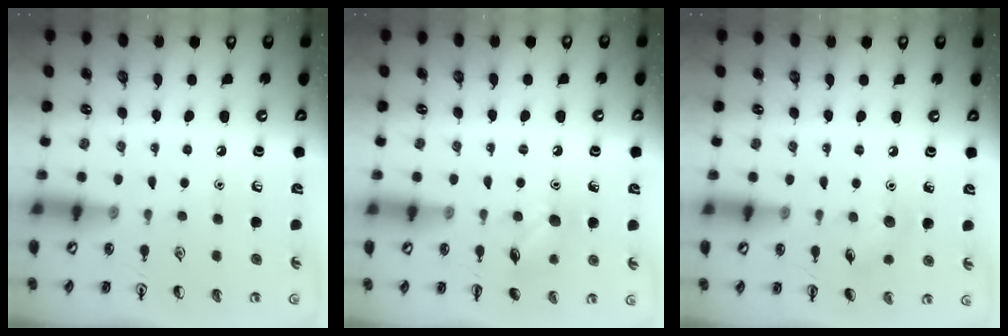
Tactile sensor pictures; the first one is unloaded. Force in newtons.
{"total": 8.7, "press": 8.5, "slide": 1.8}
{"total": 5.7, "press": 5.5, "slide": 1.6}